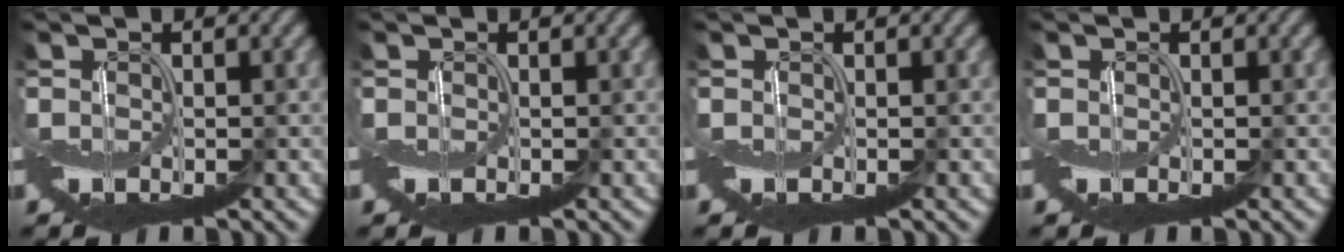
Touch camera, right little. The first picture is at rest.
{"total": 0.0}
{"total": 0.0}
{"total": 0.0}